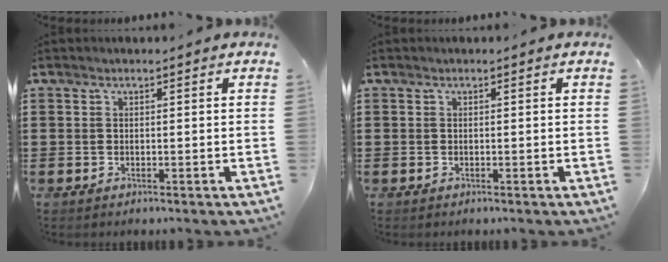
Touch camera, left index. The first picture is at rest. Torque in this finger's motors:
{"motor_torque": [0.00, -0.01, 0.00, 0.00]}